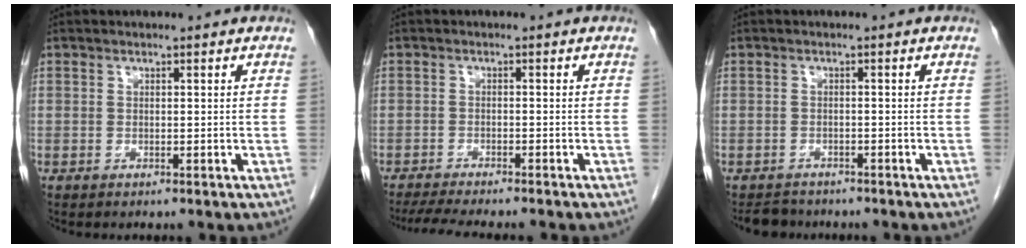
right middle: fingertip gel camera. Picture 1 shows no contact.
{"total": 8.9, "force": [-7.8, 0.8, 4.2], "torque": [-0.063, -0.016, -0.116]}
{"total": 3.2, "force": [-3.0, 1.2, 0.0], "torque": [-0.007, -0.007, -0.047]}